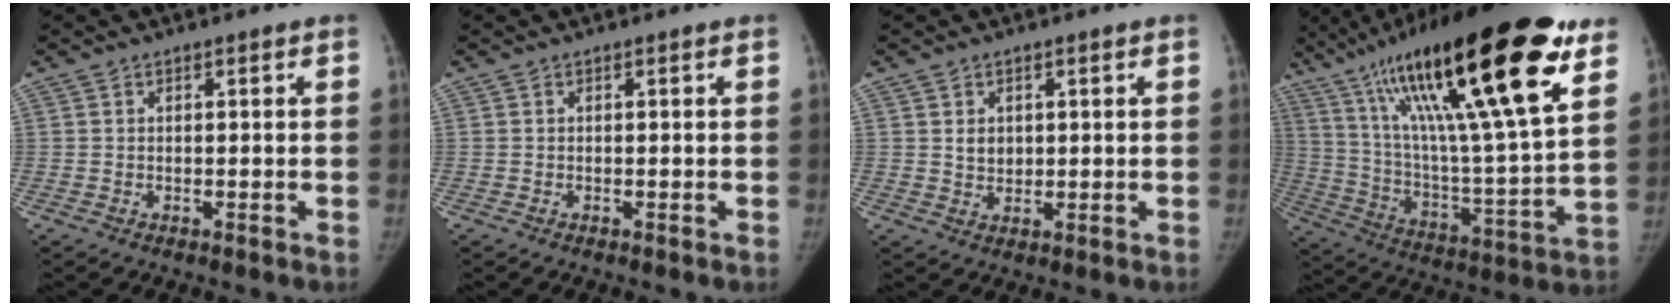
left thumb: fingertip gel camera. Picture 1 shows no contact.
{"total": 0.0}
{"total": 2.9, "force": [0.9, 2.4, 1.4], "torque": [-0.009, -0.008, 0.022]}
{"total": 34.8, "force": [19.7, 7.0, 27.8], "torque": [-0.460, -0.044, 0.331]}